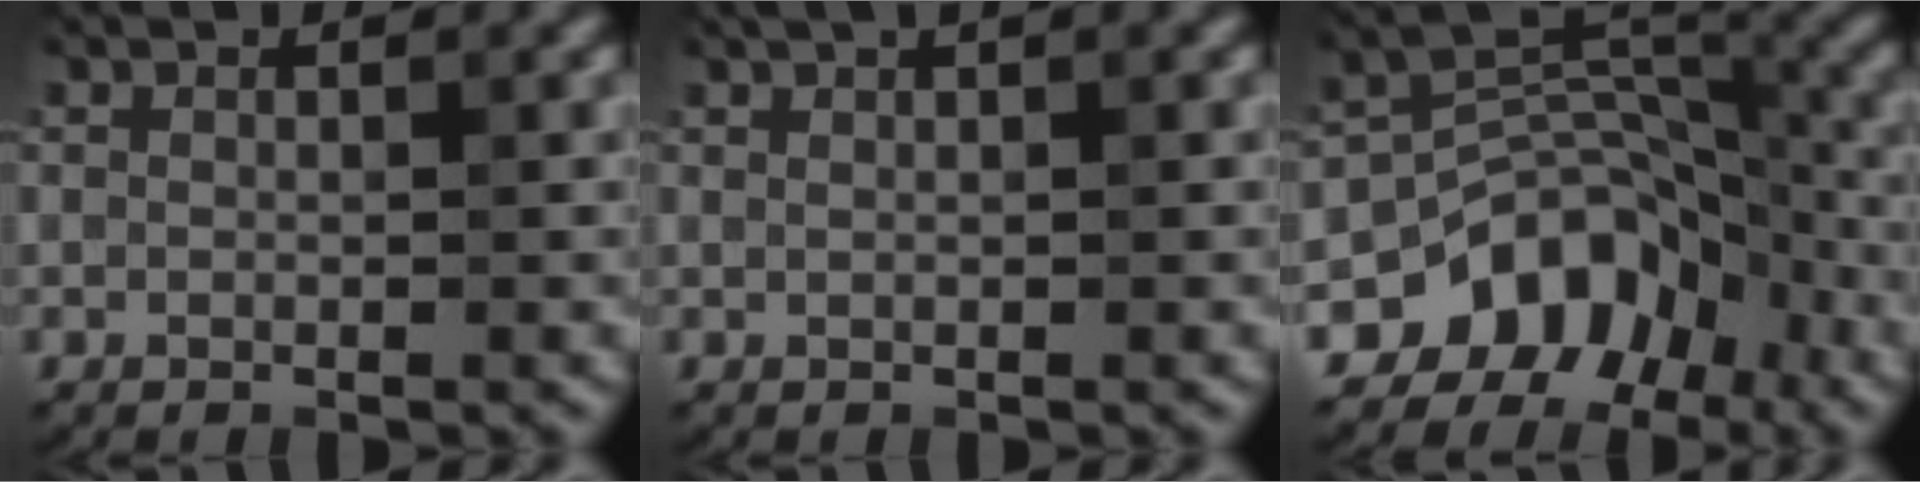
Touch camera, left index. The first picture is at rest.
{"total": 3.0, "force": [1.8, 1.1, 2.1], "torque": [-0.016, 0.004, 0.012]}
{"total": 8.3, "force": [-5.0, 5.8, 3.3], "torque": [-0.024, 0.018, -0.090]}